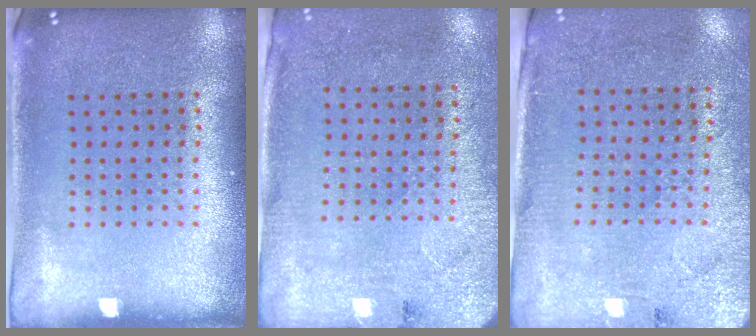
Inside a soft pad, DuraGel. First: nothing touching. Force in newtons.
{"total": 2.7, "press": 2.2, "slide": 1.6}
{"total": 2.7, "press": 2.4, "slide": 1.3}